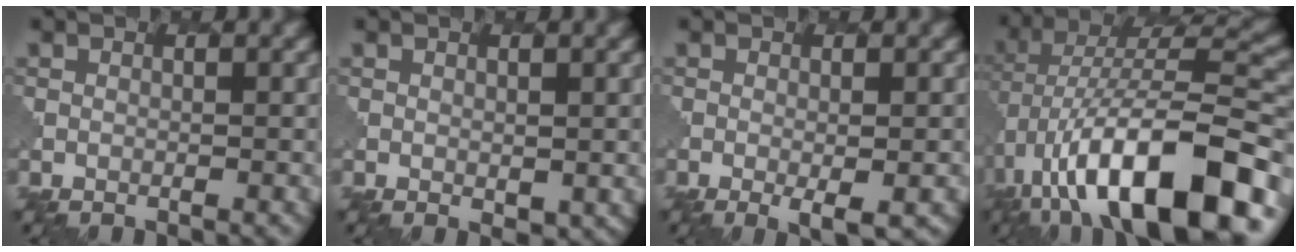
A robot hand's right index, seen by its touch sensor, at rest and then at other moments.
{"total": 1.0, "force": [0.2, 0.7, 0.7], "torque": [-0.008, -0.006, 0.012]}
{"total": 2.5, "force": [-0.7, 0.5, 2.3], "torque": [-0.038, -0.006, -0.004]}
{"total": 14.9, "force": [-6.1, 5.5, 12.5], "torque": [-0.204, 0.028, -0.097]}